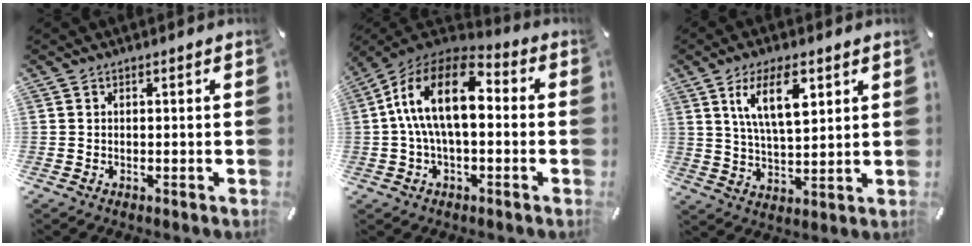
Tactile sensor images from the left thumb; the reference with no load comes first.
{"total": 16.4, "force": [1.3, 8.8, 13.8], "torque": [-0.272, 0.002, 0.020]}
{"total": 11.8, "force": [5.8, 4.9, 9.1], "torque": [-0.172, -0.007, 0.098]}